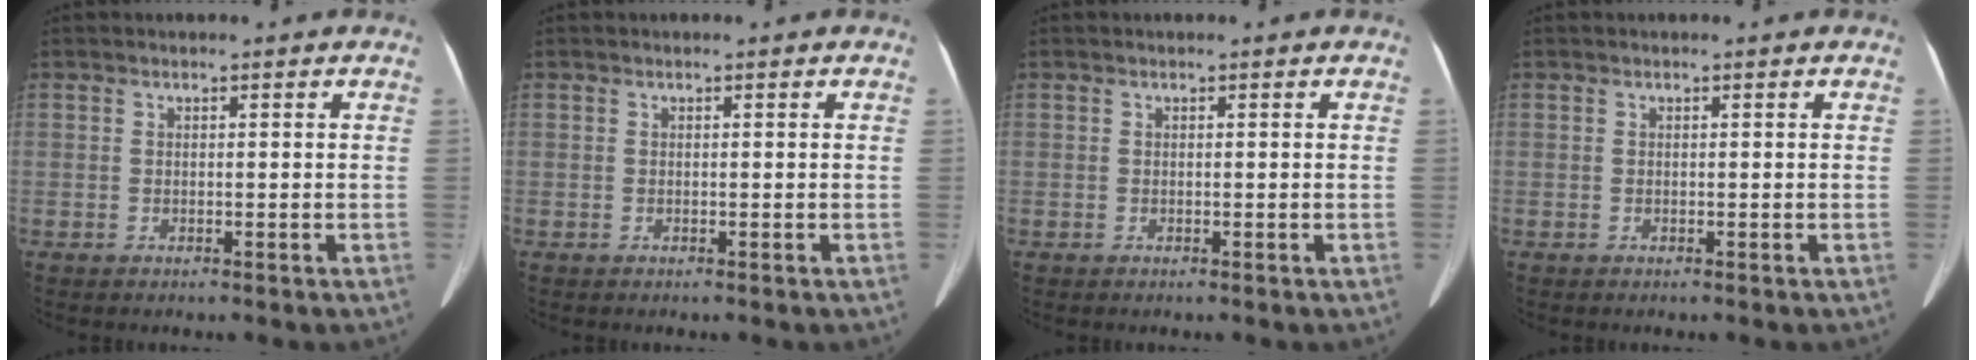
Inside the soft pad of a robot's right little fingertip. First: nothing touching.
{"total": 0.0}
{"total": 0.0}
{"total": 0.0}